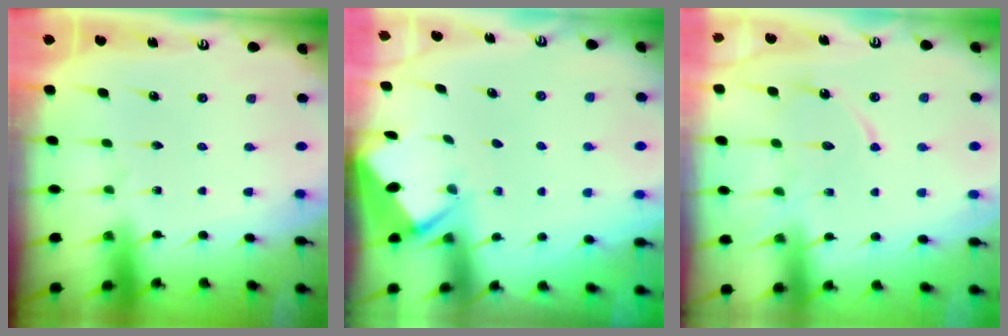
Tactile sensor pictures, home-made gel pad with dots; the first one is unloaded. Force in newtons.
{"total": 2.6, "press": 2.6, "slide": 0.4}
{"total": 11.0, "press": 10.9, "slide": 0.6}